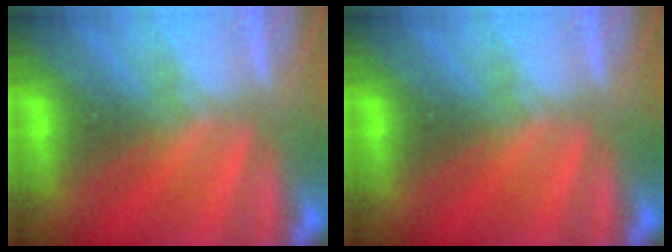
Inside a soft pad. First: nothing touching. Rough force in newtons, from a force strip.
{"total": 0.0}